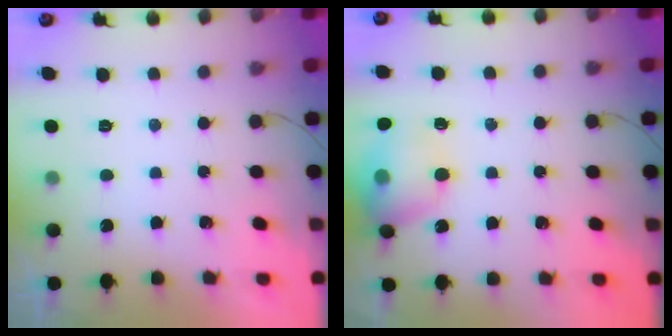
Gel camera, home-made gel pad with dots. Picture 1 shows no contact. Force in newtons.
{"total": 15.6, "press": 15.4, "slide": 2.1}